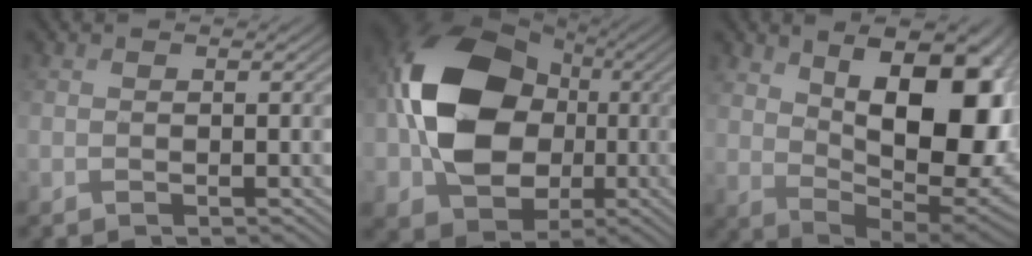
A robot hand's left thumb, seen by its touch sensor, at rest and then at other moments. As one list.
[{"total": 16.4, "force": [-0.1, 12.8, 10.2], "torque": [-0.208, 0.002, -0.007]}, {"total": 17.0, "force": [4.3, 8.8, 14.0], "torque": [-0.208, 0.002, 0.070]}]